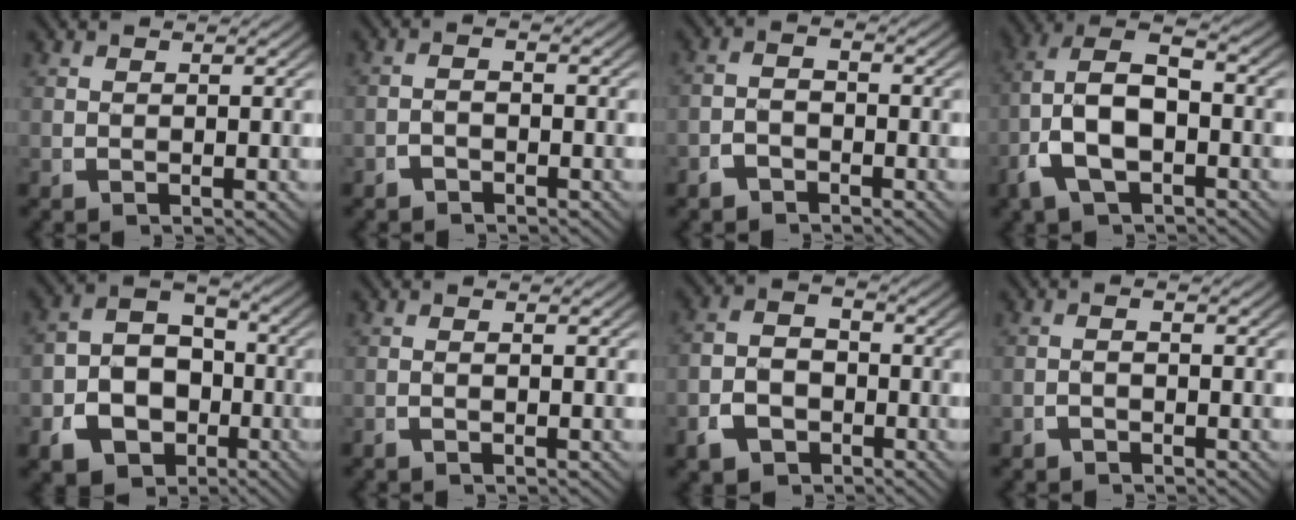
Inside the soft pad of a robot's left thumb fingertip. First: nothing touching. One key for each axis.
{"total": 1.4, "fx": -1.2, "fy": 0.4, "fz": 0.4, "tx": -0.013, "ty": 0.000, "tz": -0.023}
{"total": 2.1, "fx": -1.6, "fy": 1.1, "fz": 0.7, "tx": -0.017, "ty": -0.005, "tz": -0.030}
{"total": 8.5, "fx": -0.6, "fy": 5.5, "fz": 6.4, "tx": -0.160, "ty": -0.022, "tz": -0.001}
{"total": 12.1, "fx": -2.6, "fy": 10.0, "fz": 6.4, "tx": -0.114, "ty": -0.028, "tz": -0.043}
{"total": 0.9, "fx": -0.6, "fy": -0.3, "fz": 0.5, "tx": -0.010, "ty": 0.006, "tz": -0.015}
{"total": 5.4, "fx": -1.9, "fy": 4.2, "fz": 2.9, "tx": -0.049, "ty": -0.016, "tz": -0.028}
{"total": 1.1, "fx": -1.0, "fy": 0.2, "fz": 0.4, "tx": -0.010, "ty": 0.004, "tz": -0.020}